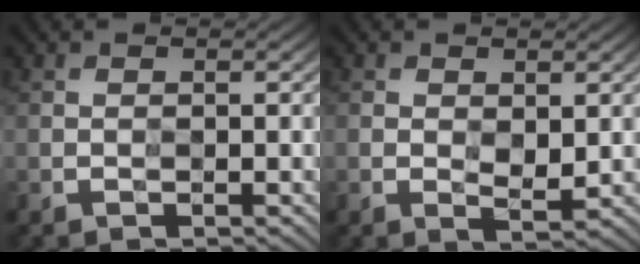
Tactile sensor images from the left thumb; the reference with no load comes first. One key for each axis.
{"total": 2.3, "fx": 0.6, "fy": 1.4, "fz": 1.7, "tx": -0.029, "ty": 0.001, "tz": 0.014}